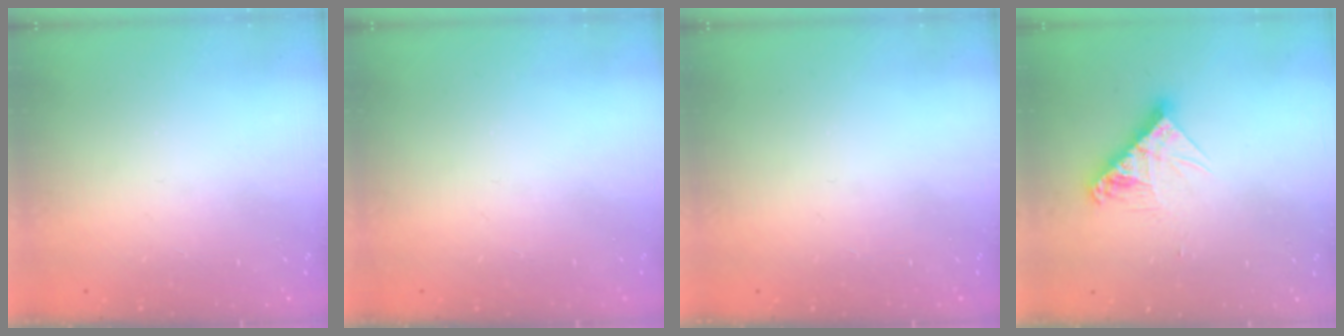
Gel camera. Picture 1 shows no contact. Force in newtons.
{"total": 0.0}
{"total": 0.0}
{"total": 10.8, "press": 10.8, "slide": 1.0}